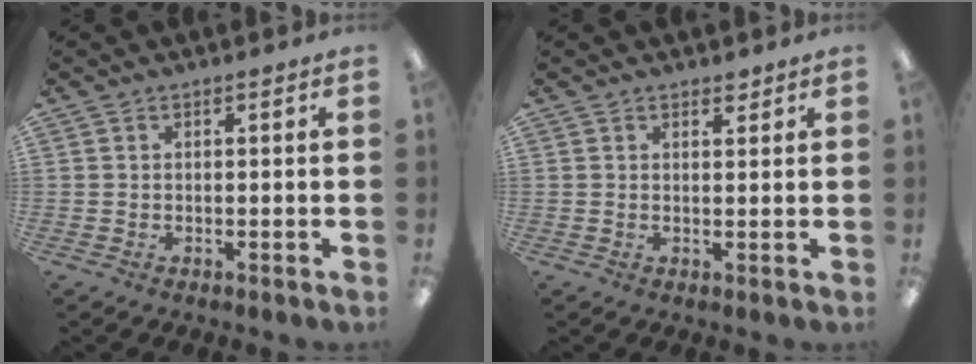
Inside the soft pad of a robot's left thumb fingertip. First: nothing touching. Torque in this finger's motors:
{"motor_torque": [0.23, 0.08, -0.17, -0.06, -0.03]}